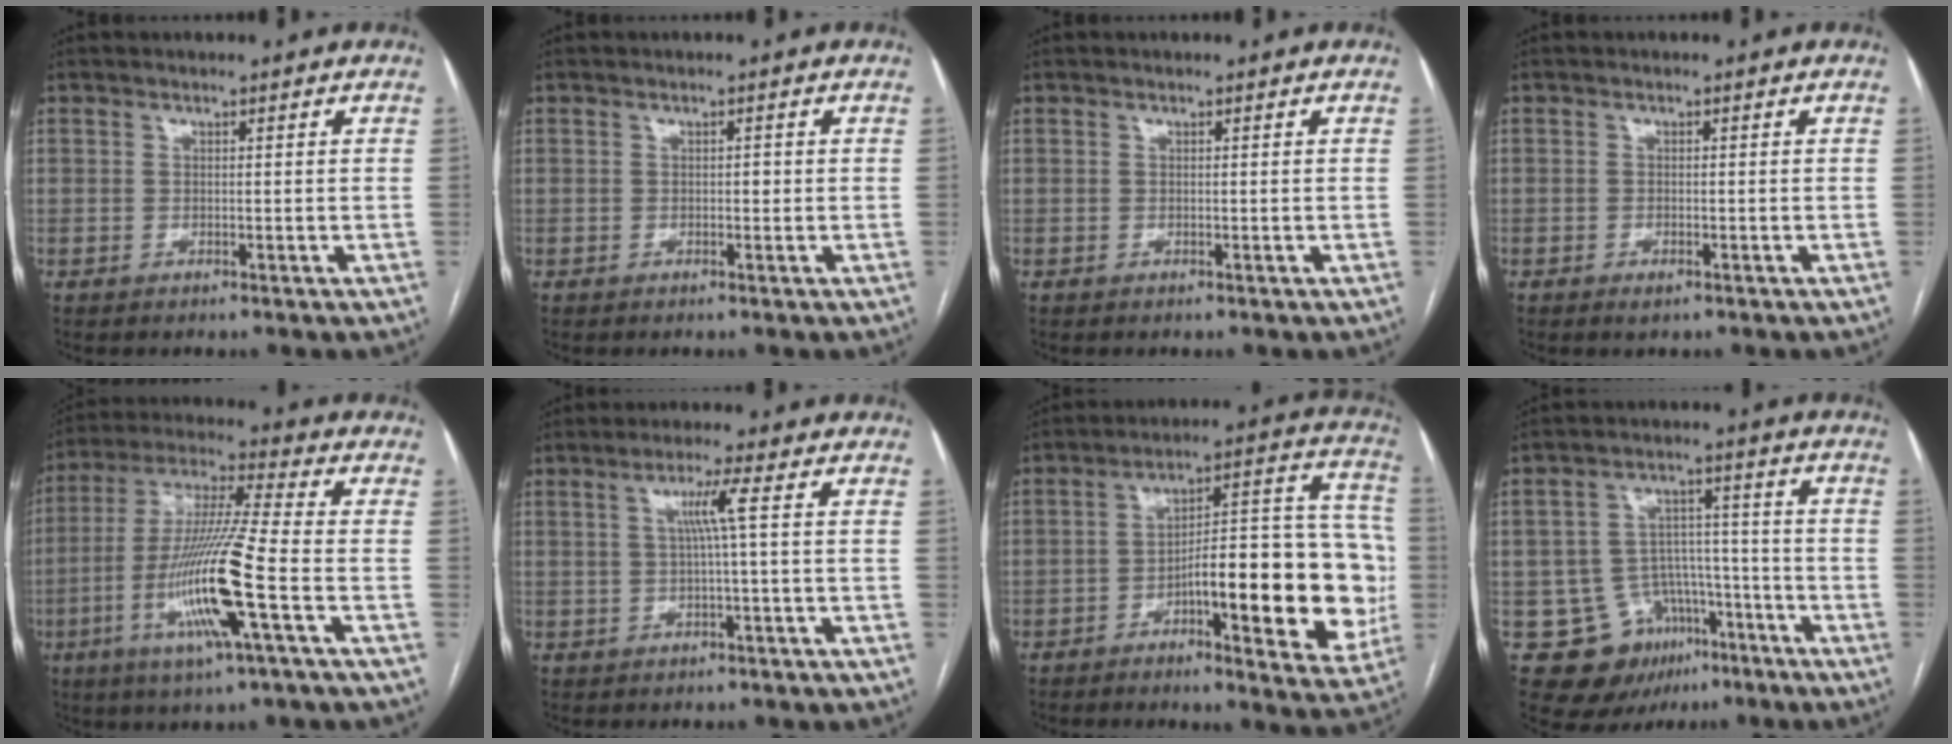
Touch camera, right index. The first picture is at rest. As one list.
[{"total": 0.8, "force": [-0.1, 0.5, 0.6], "torque": [-0.005, 0.002, -0.002]}, {"total": 0.0}, {"total": 1.2, "force": [-0.8, 0.4, 0.8], "torque": [-0.013, 0.000, -0.008]}, {"total": 15.8, "force": [-5.0, -0.3, 15.0], "torque": [-0.305, -0.013, -0.100]}, {"total": 3.9, "force": [0.6, -0.9, 3.7], "torque": [-0.073, 0.005, 0.013]}, {"total": 21.0, "force": [-5.0, 5.3, 19.7], "torque": [-0.211, 0.039, -0.059]}, {"total": 11.8, "force": [-6.1, 9.3, 3.9], "torque": [-0.059, 0.046, -0.081]}]